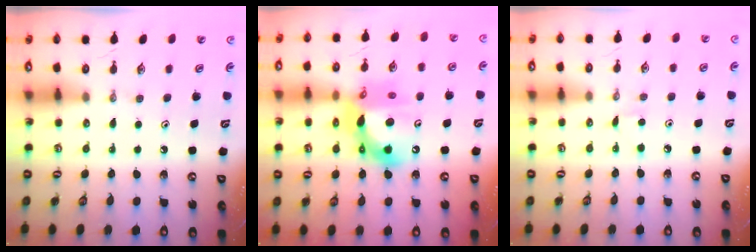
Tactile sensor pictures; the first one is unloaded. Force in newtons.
{"total": 15.0, "press": 14.8, "slide": 2.4}
{"total": 2.9, "press": 2.9, "slide": 0.4}